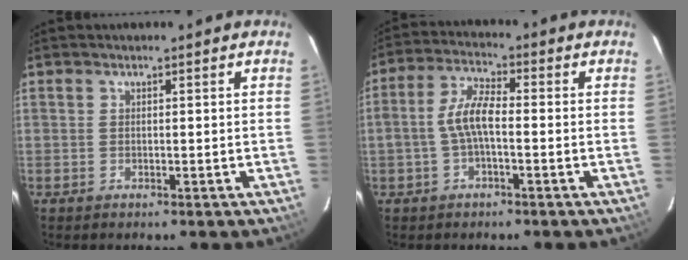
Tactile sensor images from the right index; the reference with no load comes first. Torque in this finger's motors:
{"motor_torque": [0.66, -0.05, 0.33, 0.11]}